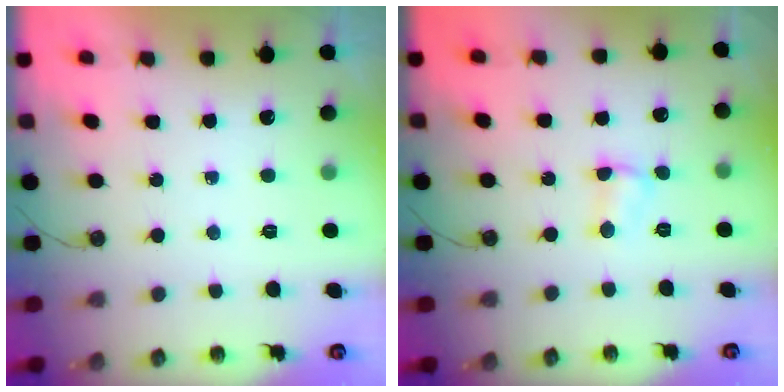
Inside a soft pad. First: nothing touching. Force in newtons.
{"total": 3.3, "press": 3.3, "slide": 0.5}